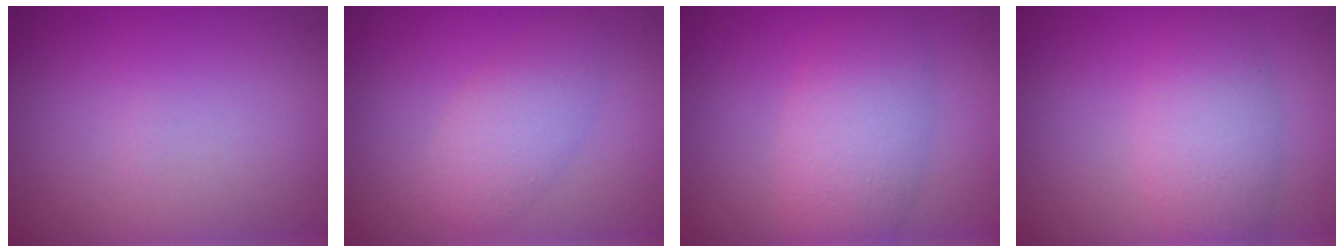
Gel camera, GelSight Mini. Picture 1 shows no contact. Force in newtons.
{"total": 3.0, "press": 3.0, "slide": 0.1}
{"total": 4.8, "press": 4.8, "slide": 0.1}
{"total": 3.8, "press": 3.8, "slide": 0.1}